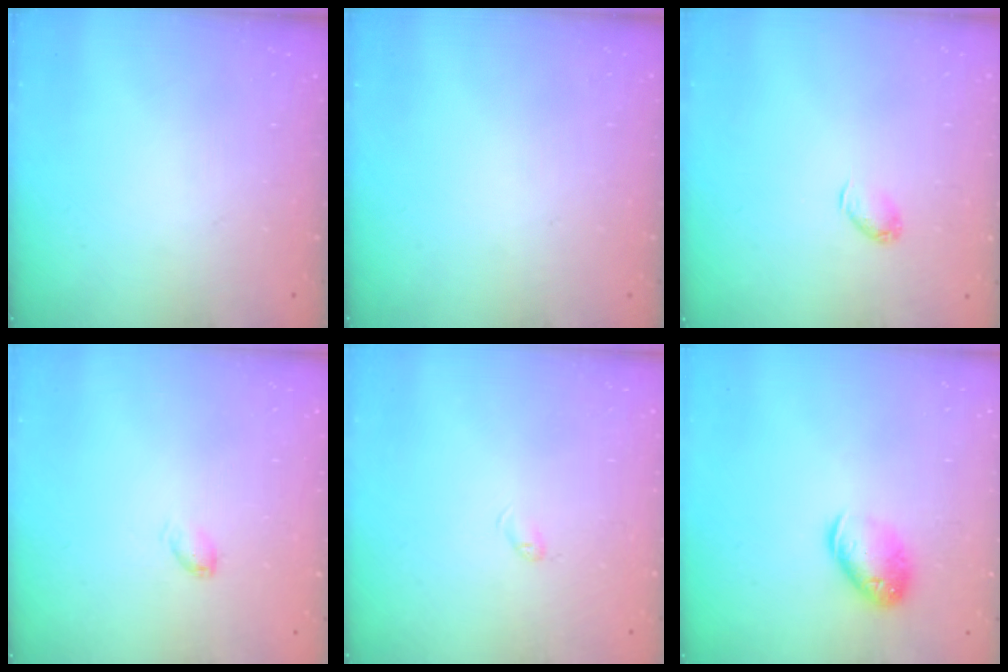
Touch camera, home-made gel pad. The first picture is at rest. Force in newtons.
{"total": 0.0}
{"total": 3.6, "press": 3.5, "slide": 0.7}
{"total": 2.9, "press": 2.9, "slide": 0.4}
{"total": 2.7, "press": 2.6, "slide": 0.4}
{"total": 10.5, "press": 10.4, "slide": 1.5}